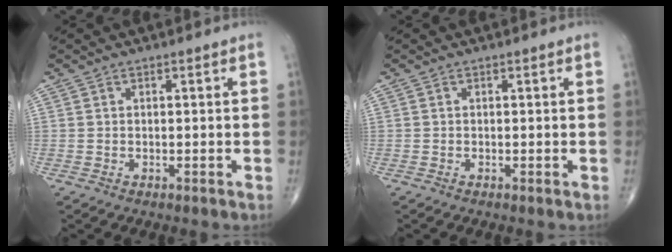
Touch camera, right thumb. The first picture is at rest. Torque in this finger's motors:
{"motor_torque": [-0.01, -0.16, -0.16, -0.07, 0.02]}